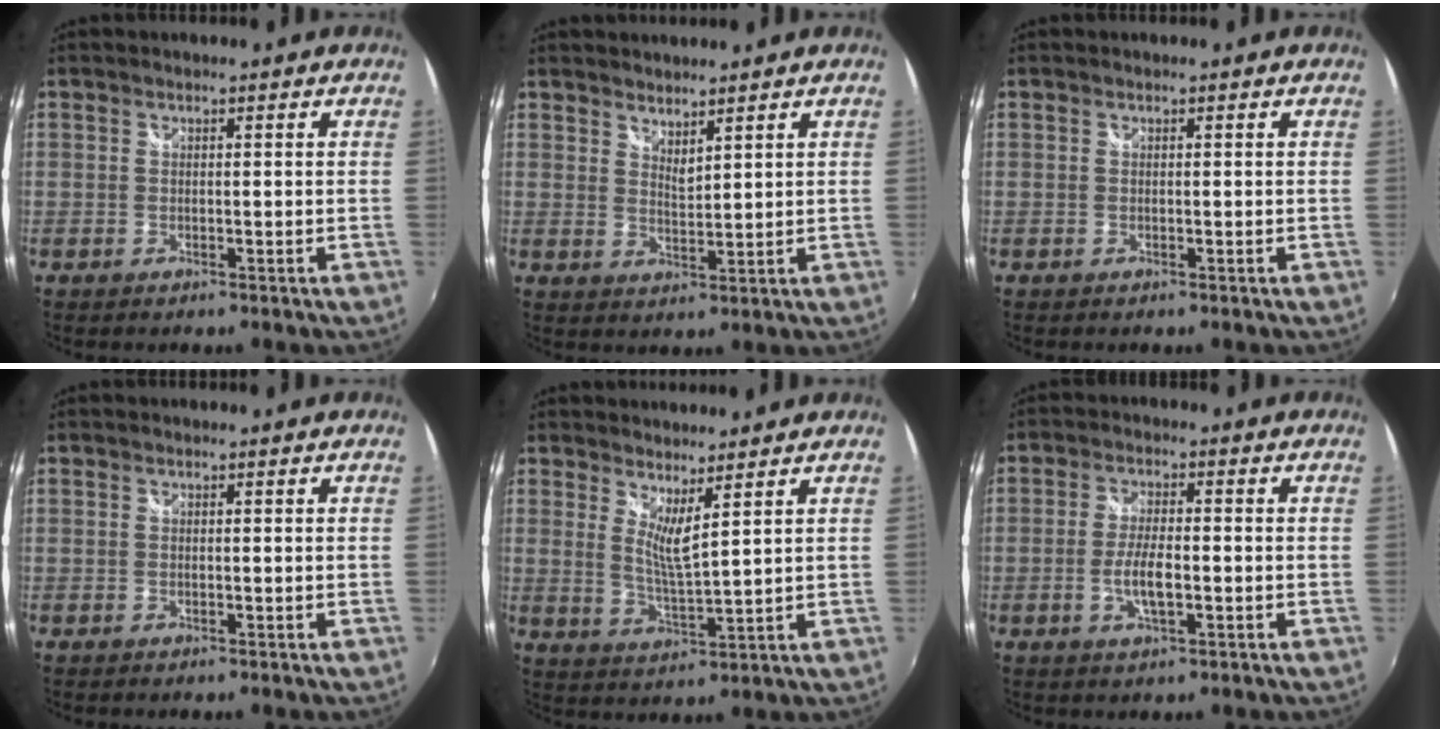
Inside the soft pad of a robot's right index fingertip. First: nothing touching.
{"total": 3.3, "force": [3.0, 0.6, 1.1], "torque": [-0.017, -0.004, 0.051]}
{"total": 0.0}
{"total": 0.0}
{"total": 5.1, "force": [3.7, -0.1, 3.5], "torque": [-0.061, -0.014, 0.061]}
{"total": 5.4, "force": [-1.5, 1.6, 5.0], "torque": [-0.103, -0.003, -0.028]}